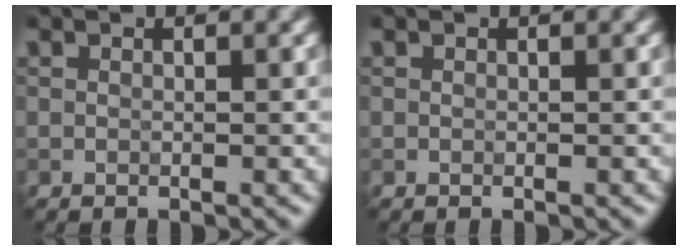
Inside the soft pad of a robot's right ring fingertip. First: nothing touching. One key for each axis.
{"total": 0.0}